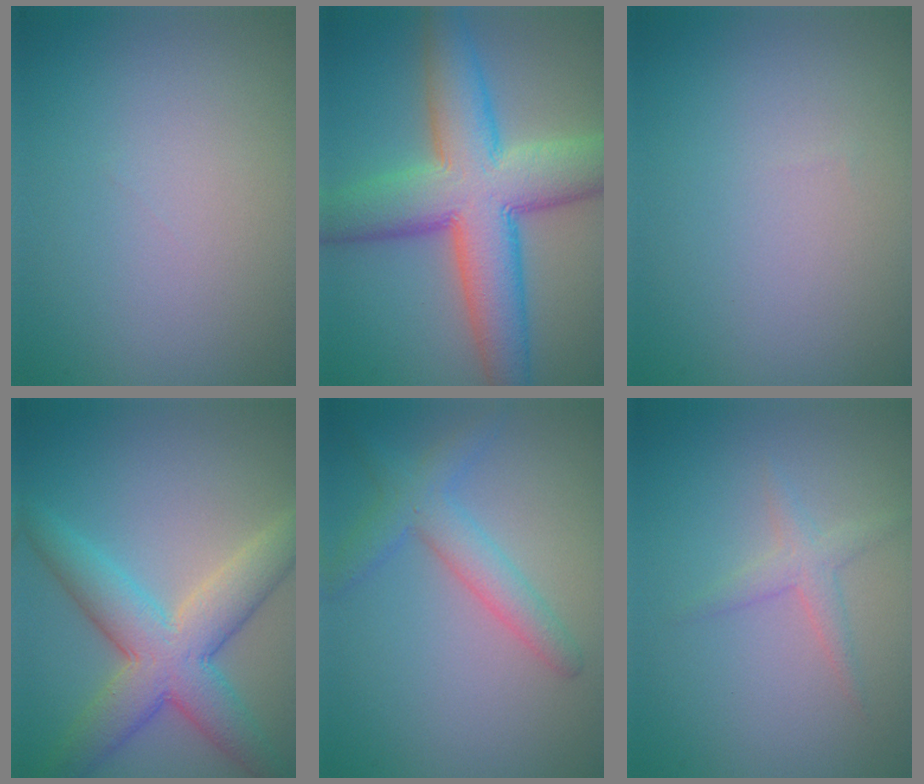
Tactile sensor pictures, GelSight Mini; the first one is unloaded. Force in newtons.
{"total": 10.8, "press": 10.8, "slide": 0.3}
{"total": 0.0}
{"total": 7.4, "press": 7.3, "slide": 0.5}
{"total": 3.2, "press": 3.2, "slide": 0.1}
{"total": 1.6, "press": 1.6, "slide": 0.1}